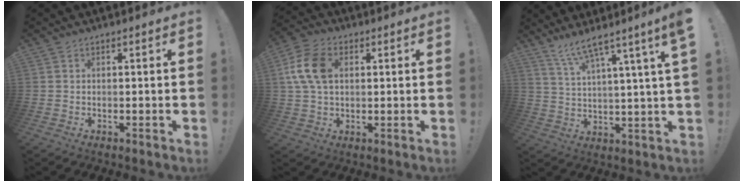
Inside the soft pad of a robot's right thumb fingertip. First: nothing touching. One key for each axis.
{"total": 12.1, "fx": 2.4, "fy": 8.0, "fz": 8.7, "tx": -0.173, "ty": 0.009, "tz": 0.049}
{"total": 8.8, "fx": 5.8, "fy": 0.2, "fz": 6.7, "tx": -0.119, "ty": -0.036, "tz": 0.089}